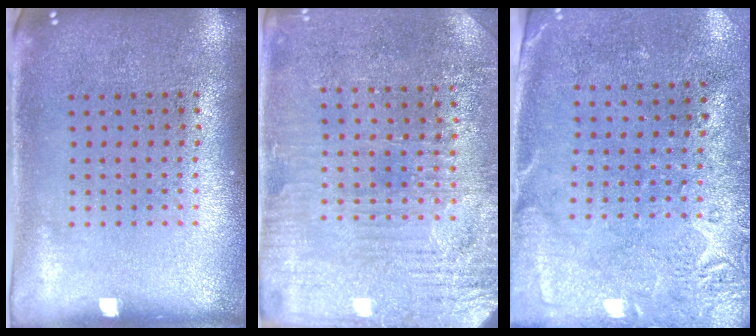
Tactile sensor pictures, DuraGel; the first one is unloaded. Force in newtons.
{"total": 3.2, "press": 3.1, "slide": 0.7}
{"total": 2.7, "press": 2.2, "slide": 1.7}